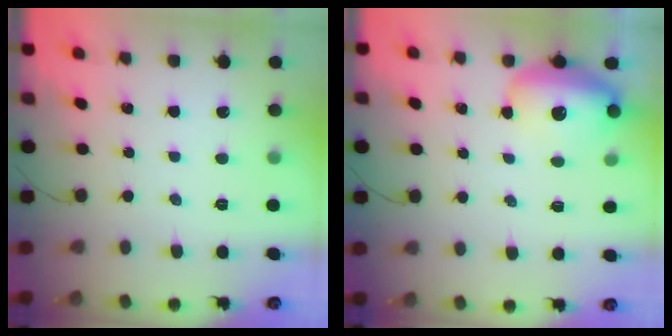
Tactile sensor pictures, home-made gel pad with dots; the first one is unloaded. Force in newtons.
{"total": 19.2, "press": 15.6, "slide": 11.2}